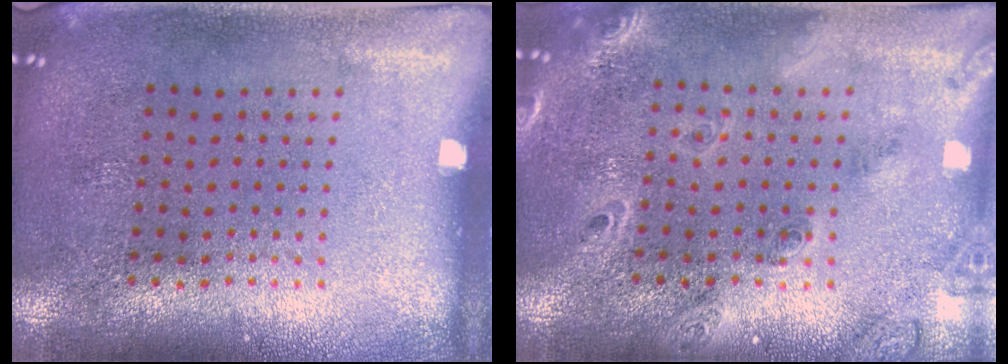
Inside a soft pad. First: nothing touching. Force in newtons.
{"total": 2.0, "press": 1.7, "slide": 0.9}